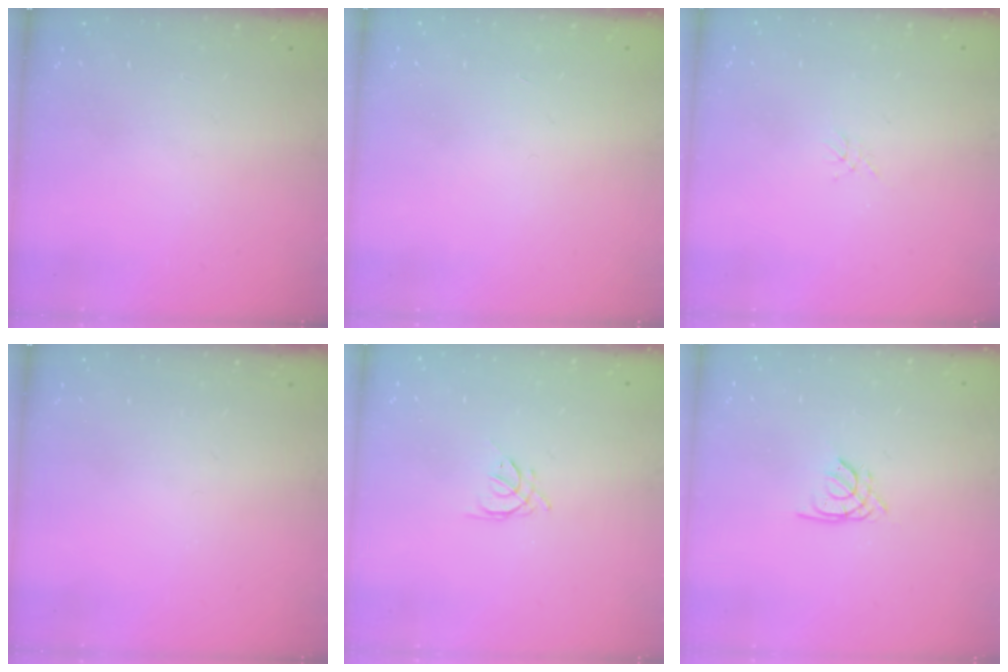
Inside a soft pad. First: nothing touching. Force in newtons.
{"total": 0.8, "press": 0.8, "slide": 0.2}
{"total": 0.0}
{"total": 0.0}
{"total": 2.5, "press": 2.4, "slide": 0.5}
{"total": 1.4, "press": 1.4, "slide": 0.3}